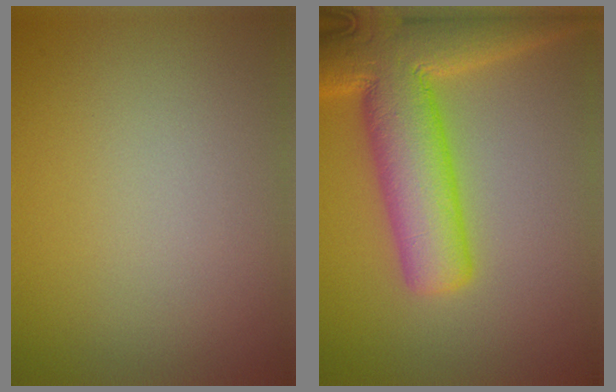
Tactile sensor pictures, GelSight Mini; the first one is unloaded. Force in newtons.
{"total": 11.2, "press": 11.2, "slide": 0.7}